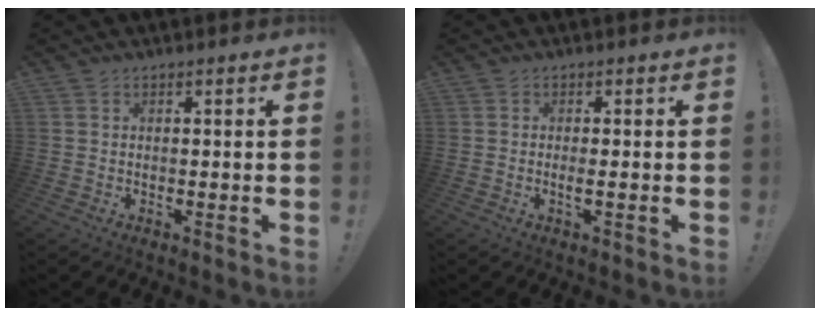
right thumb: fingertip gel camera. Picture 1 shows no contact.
{"total": 1.8, "force": [-0.1, -0.2, 1.7], "torque": [-0.022, -0.007, -0.006]}